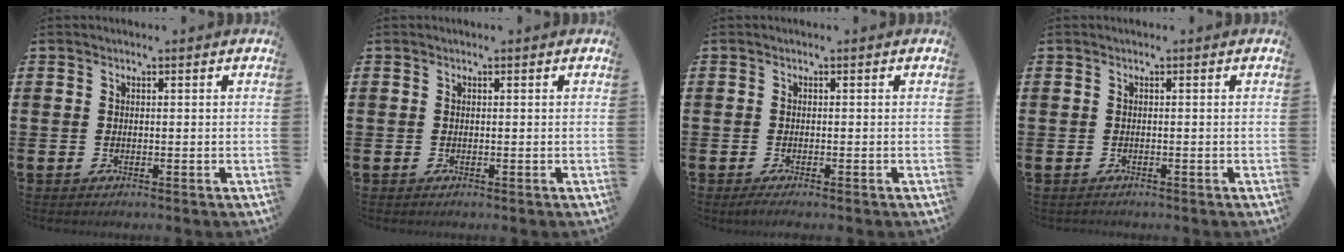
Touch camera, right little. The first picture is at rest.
{"total": 0.0}
{"total": 1.0, "force": [-0.8, 0.1, 0.6], "torque": [-0.011, -0.002, -0.016]}
{"total": 0.6, "force": [-0.6, 0.1, -0.1], "torque": [0.000, -0.001, -0.013]}